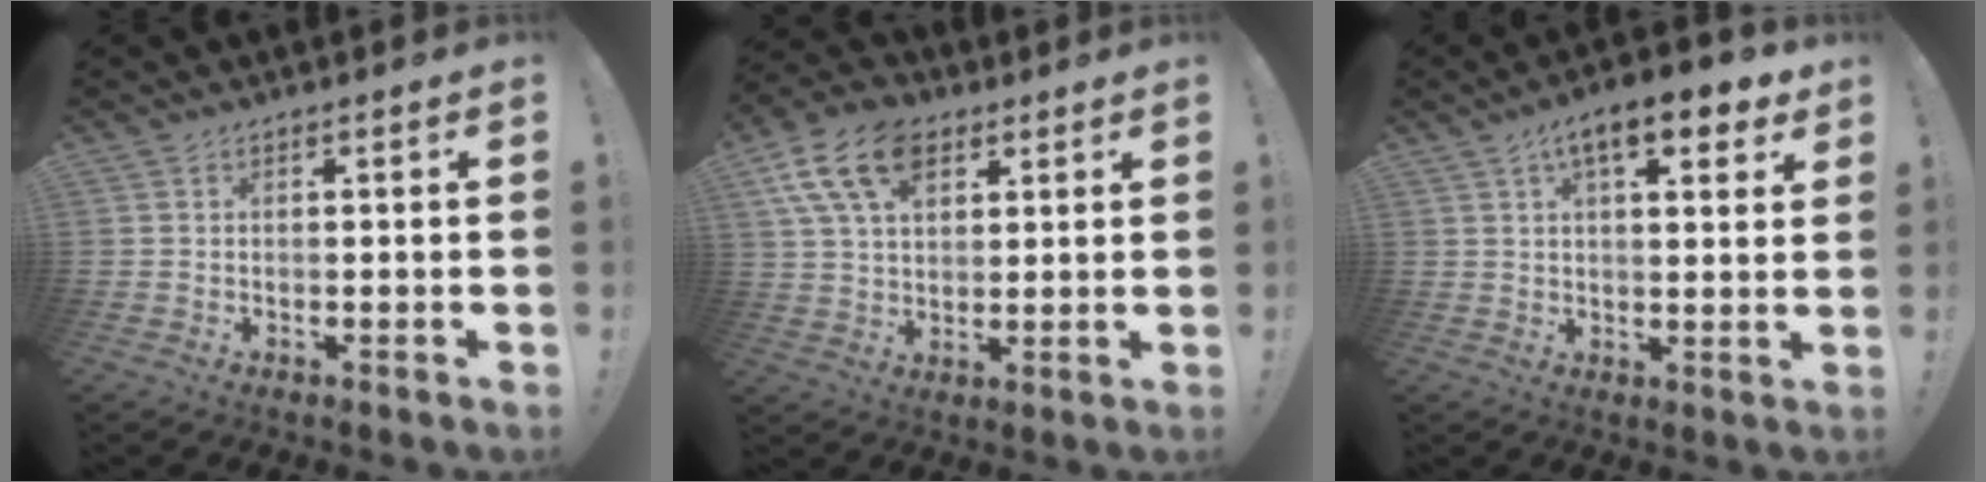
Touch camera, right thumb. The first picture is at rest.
{"total": 15.2, "force": [7.1, 9.8, 9.2], "torque": [-0.168, -0.019, 0.135]}
{"total": 10.9, "force": [5.8, 4.0, 8.4], "torque": [-0.118, -0.020, 0.093]}